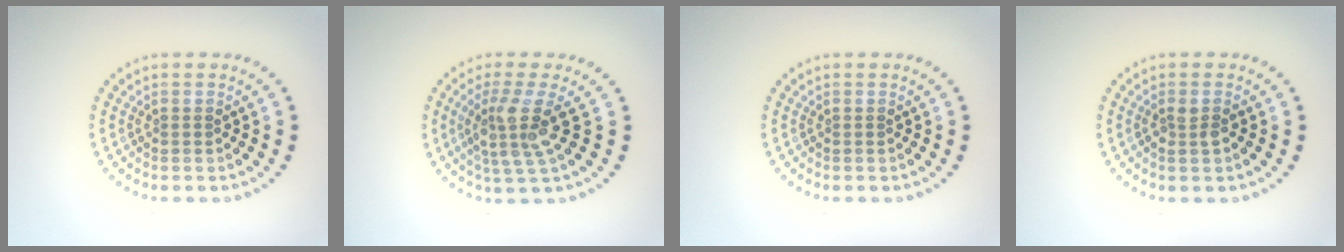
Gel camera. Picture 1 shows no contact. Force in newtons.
{"total": 3.8, "press": 2.9, "slide": 2.5}
{"total": 0.0}
{"total": 1.0, "press": 1.0, "slide": 0.3}